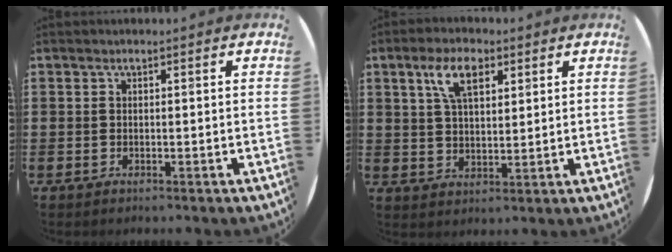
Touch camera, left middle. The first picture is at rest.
{"total": 6.4, "force": [3.5, 3.0, 4.5], "torque": [-0.091, 0.011, 0.060]}